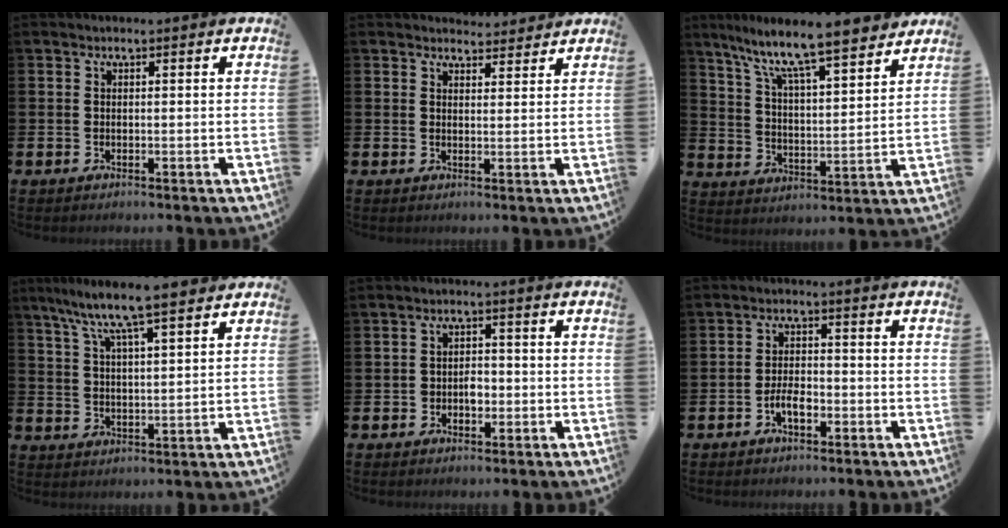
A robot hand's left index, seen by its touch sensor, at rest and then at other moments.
{"total": 3.3, "force": [3.2, 0.8, -0.2], "torque": [0.003, -0.018, 0.059]}
{"total": 9.7, "force": [8.7, 0.6, 4.3], "torque": [-0.110, -0.064, 0.146]}
{"total": 8.9, "force": [7.8, 0.8, 4.1], "torque": [-0.099, -0.035, 0.138]}
{"total": 2.5, "force": [-0.8, 1.9, 1.5], "torque": [-0.012, -0.002, -0.022]}
{"total": 3.1, "force": [-1.4, 1.4, 2.4], "torque": [-0.043, 0.005, -0.027]}